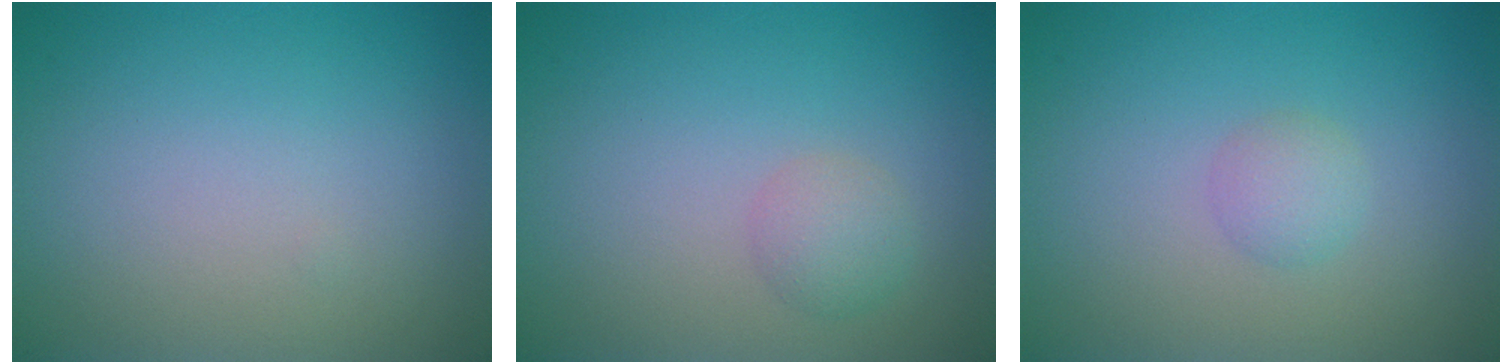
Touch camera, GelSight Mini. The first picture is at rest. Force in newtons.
{"total": 1.7, "press": 1.7, "slide": 0.1}
{"total": 1.5, "press": 1.5, "slide": 0.1}